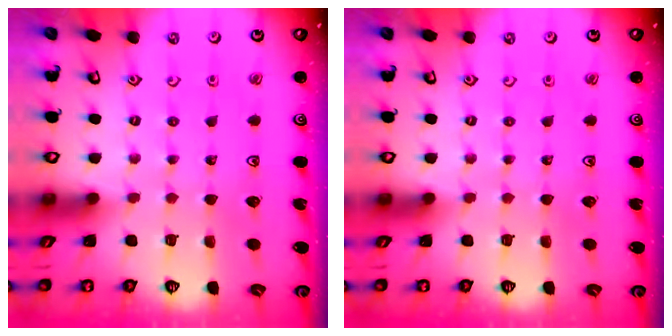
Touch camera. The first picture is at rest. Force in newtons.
{"total": 0.0}